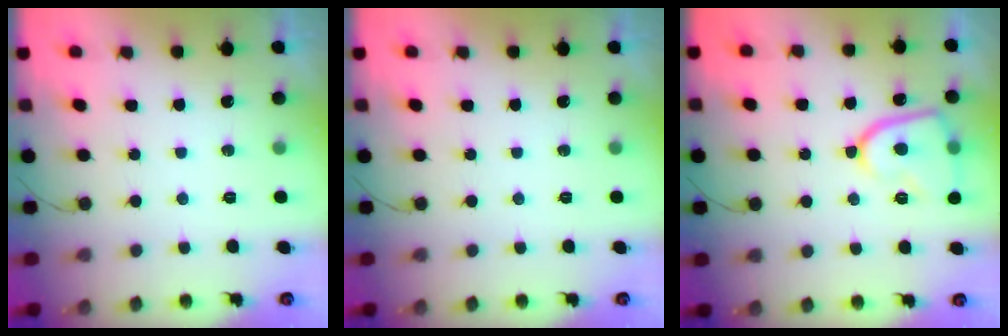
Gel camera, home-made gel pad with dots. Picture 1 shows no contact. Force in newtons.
{"total": 0.0}
{"total": 13.2, "press": 13.2, "slide": 1.4}